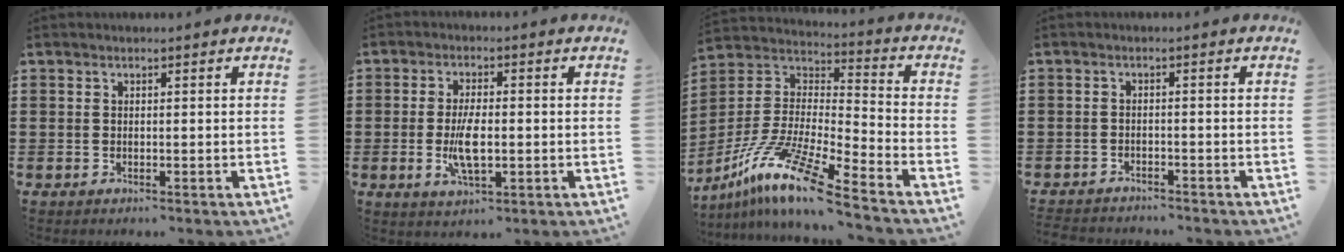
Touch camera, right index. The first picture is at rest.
{"total": 6.1, "force": [-0.9, 2.4, 5.6], "torque": [-0.116, -0.004, -0.020]}
{"total": 13.3, "force": [-10.3, 0.5, 8.4], "torque": [-0.174, 0.003, -0.203]}
{"total": 1.9, "force": [-1.9, 0.2, -0.1], "torque": [-0.005, 0.000, -0.041]}